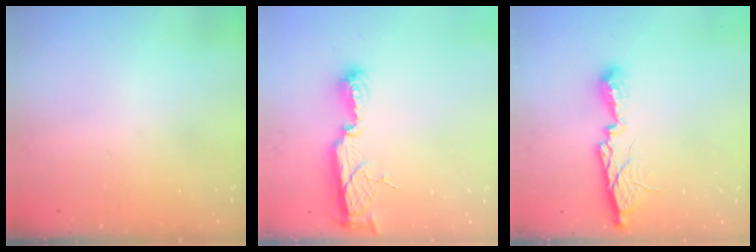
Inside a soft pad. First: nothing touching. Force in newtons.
{"total": 9.5, "press": 9.2, "slide": 2.7}
{"total": 10.7, "press": 10.7, "slide": 0.3}